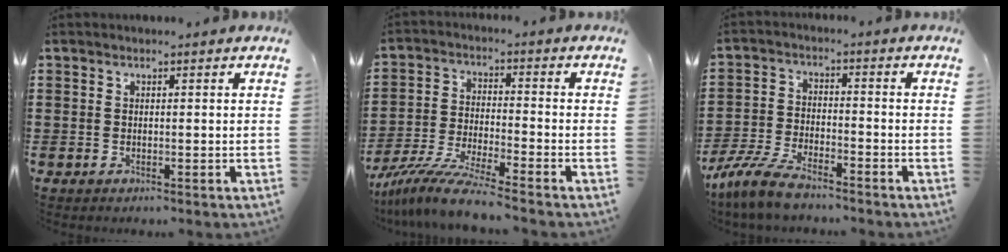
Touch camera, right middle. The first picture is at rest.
{"total": 8.1, "force": [-7.2, -0.1, 3.8], "torque": [-0.086, -0.010, -0.144]}
{"total": 6.6, "force": [-5.8, 1.2, 2.9], "torque": [-0.079, -0.003, -0.116]}